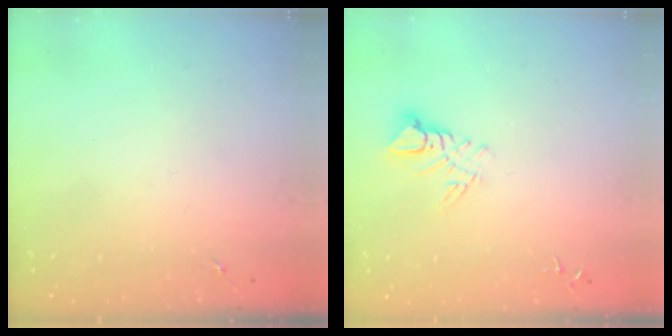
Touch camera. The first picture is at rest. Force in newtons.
{"total": 7.1, "press": 7.1, "slide": 0.7}